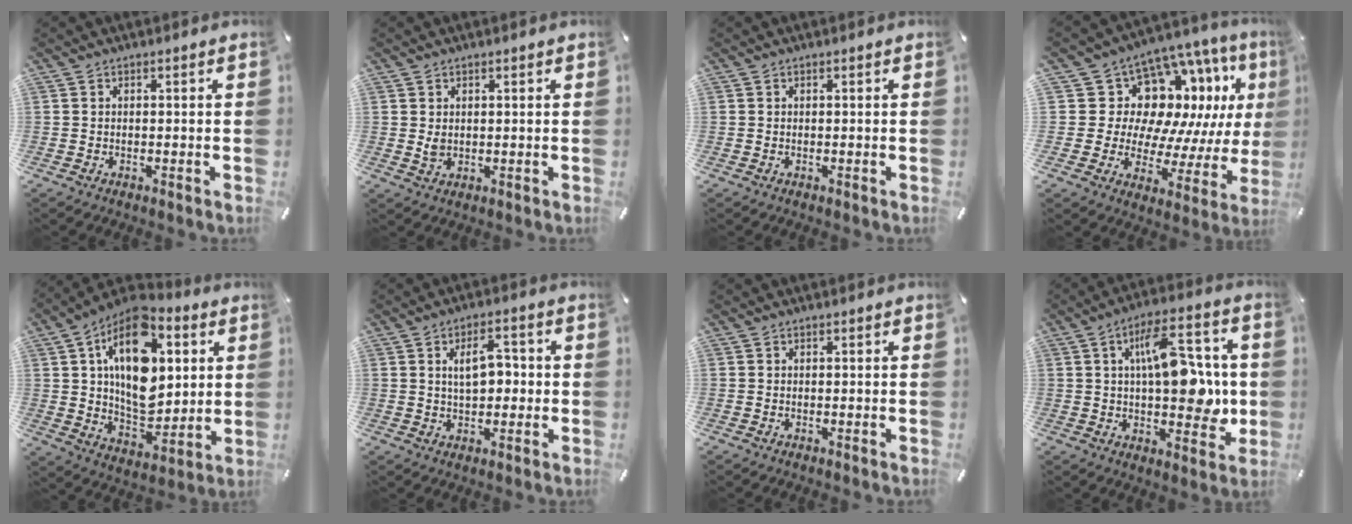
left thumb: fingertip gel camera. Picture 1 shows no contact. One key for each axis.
{"total": 2.0, "fx": 0.7, "fy": 1.6, "fz": 1.0, "tx": -0.006, "ty": -0.003, "tz": 0.009}
{"total": 0.0}
{"total": 15.4, "fx": 6.0, "fy": 11.6, "fz": 8.1, "tx": -0.140, "ty": -0.071, "tz": 0.118}
{"total": 20.4, "fx": 6.0, "fy": 12.9, "fz": 14.7, "tx": -0.248, "ty": -0.028, "tz": 0.103}
{"total": 7.3, "fx": 1.0, "fy": 4.3, "fz": 5.8, "tx": -0.091, "ty": 0.006, "tz": 0.009}
{"total": 0.0}
{"total": 17.0, "fx": 3.0, "fy": 8.1, "fz": 14.7, "tx": -0.211, "ty": -0.001, "tz": 0.050}